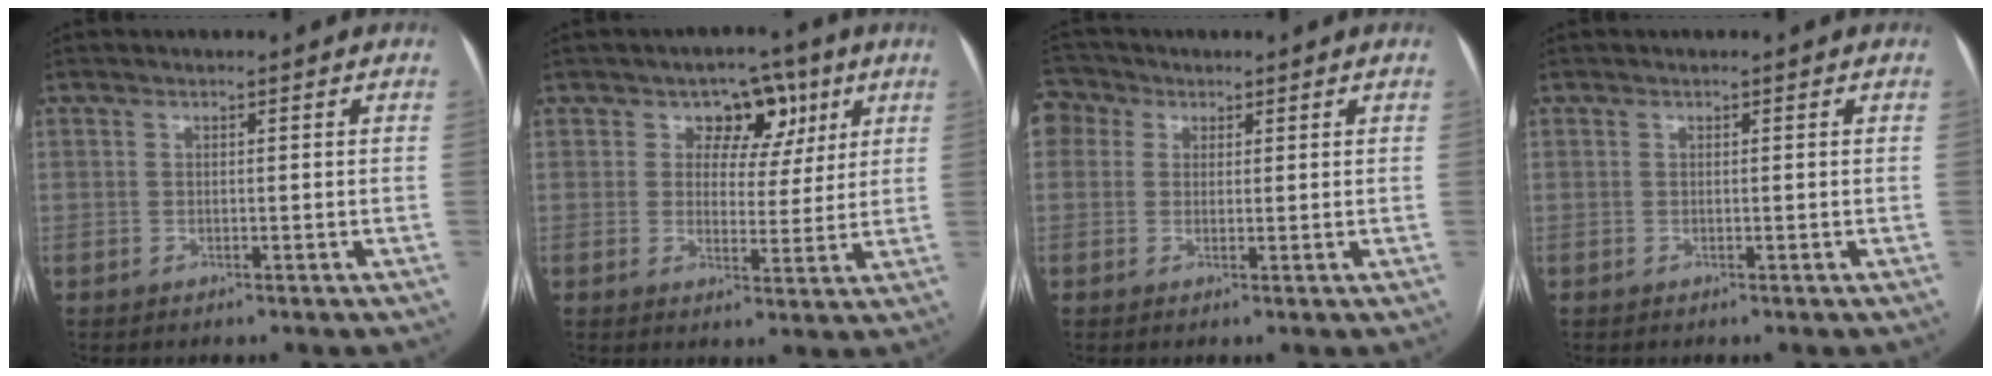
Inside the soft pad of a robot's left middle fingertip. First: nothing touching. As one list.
[{"total": 6.5, "force": [3.1, 4.8, 3.1], "torque": [-0.023, 0.015, 0.042]}, {"total": 4.5, "force": [1.8, 3.9, 1.4], "torque": [-0.037, 0.023, 0.033]}, {"total": 0.0}]